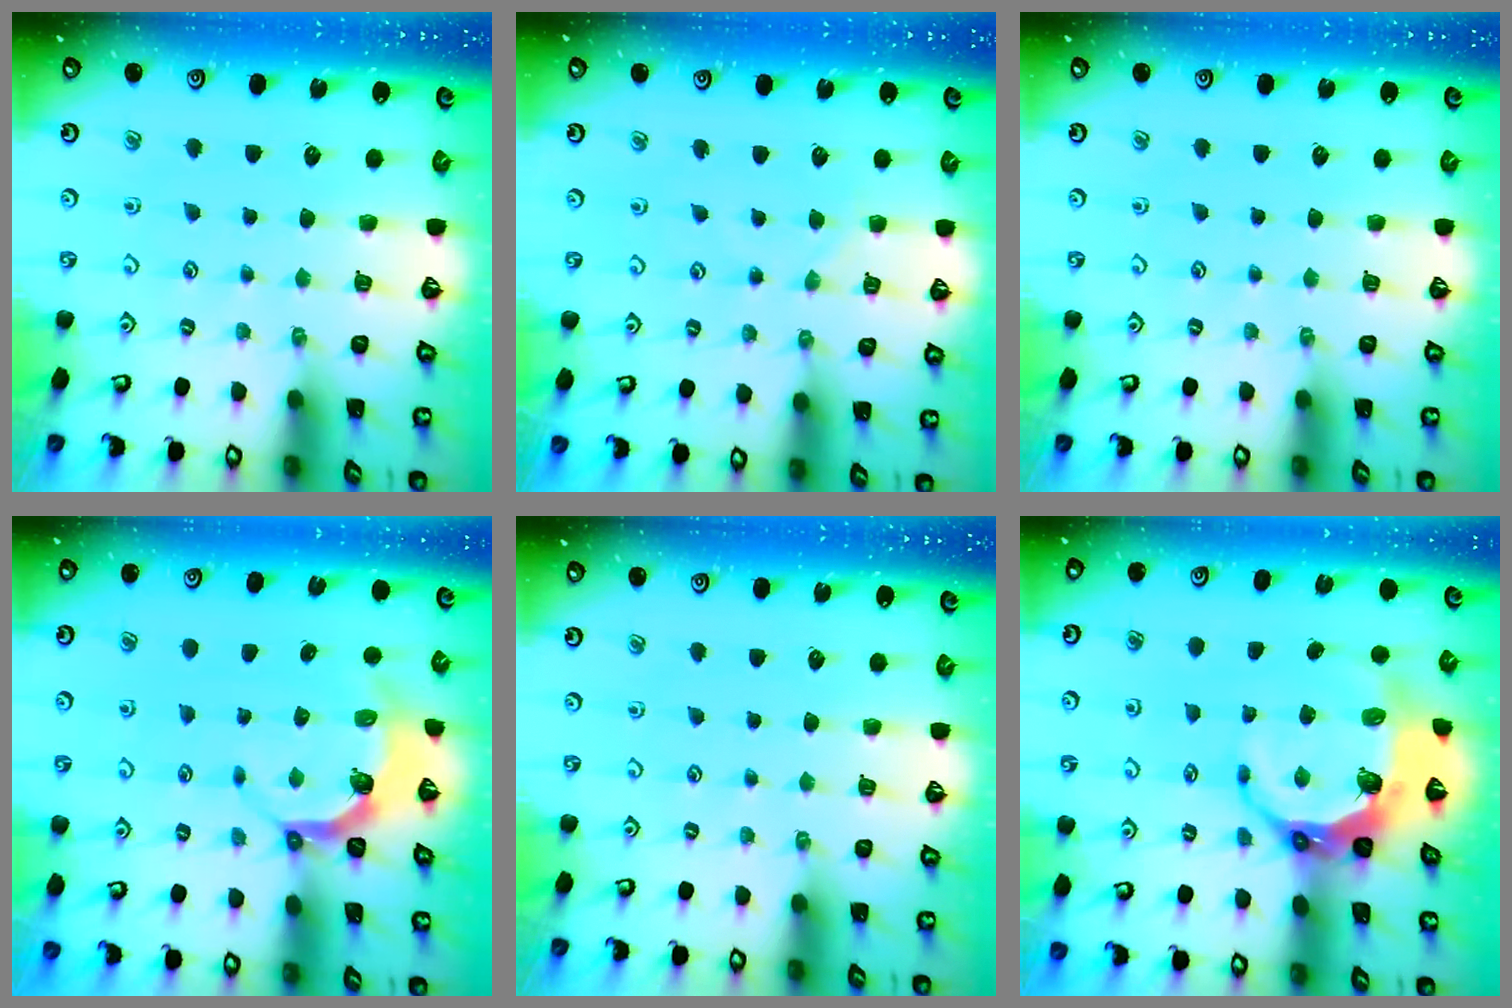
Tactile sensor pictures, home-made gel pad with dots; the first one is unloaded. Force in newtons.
{"total": 0.0}
{"total": 0.0}
{"total": 4.4, "press": 3.3, "slide": 2.9}
{"total": 0.0}
{"total": 10.3, "press": 9.1, "slide": 4.7}